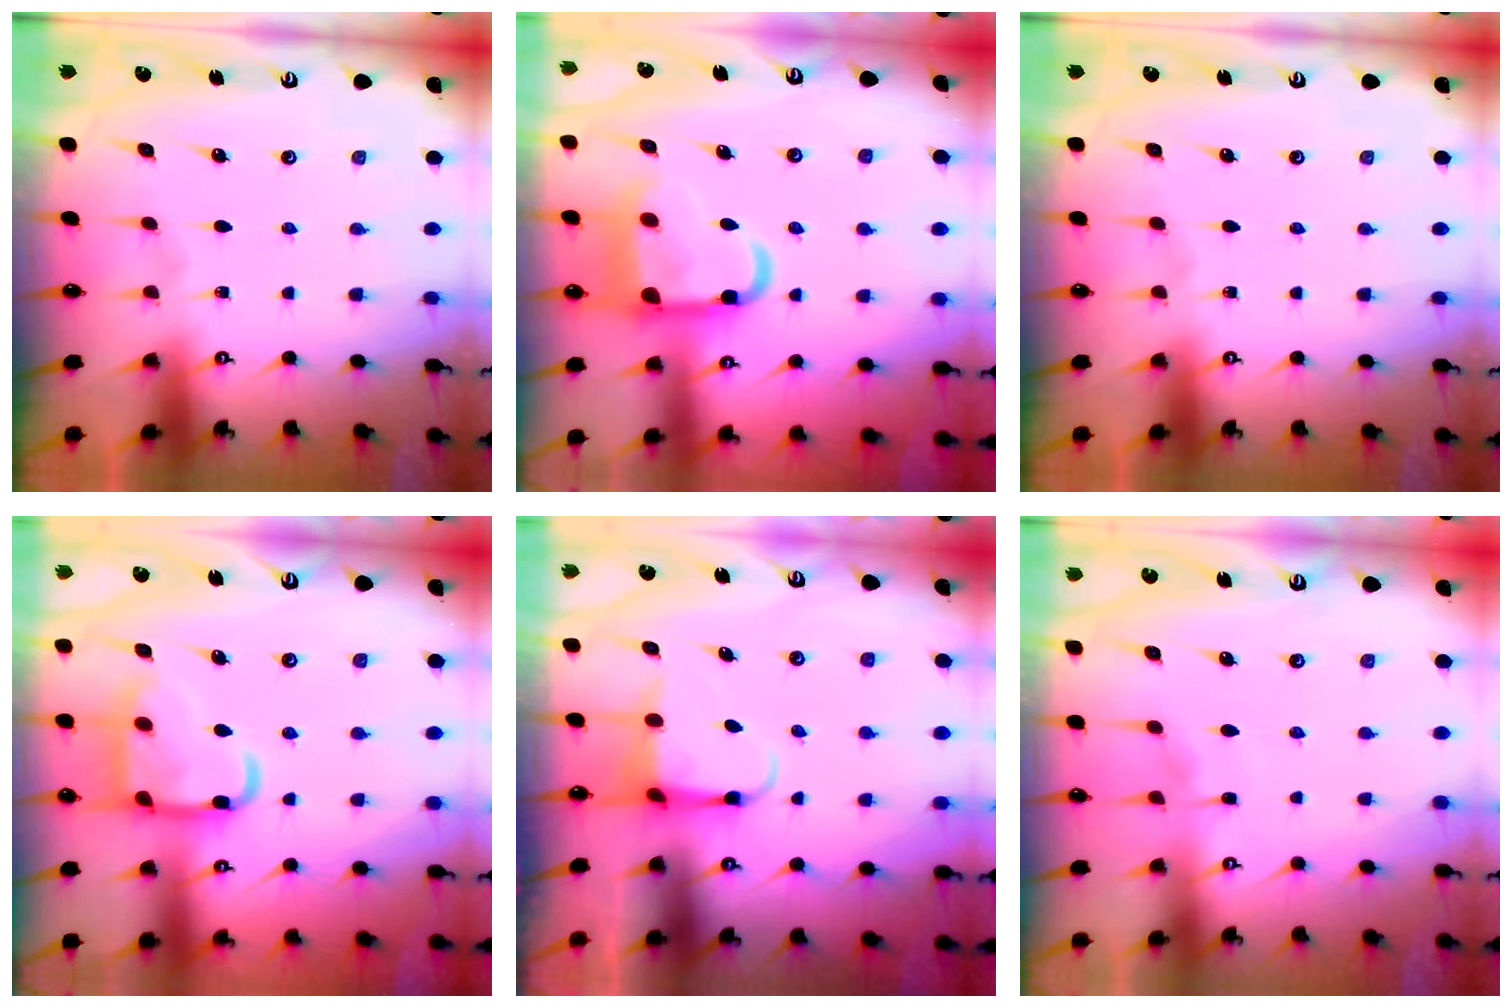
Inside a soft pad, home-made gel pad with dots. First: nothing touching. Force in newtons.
{"total": 14.1, "press": 14.0, "slide": 1.7}
{"total": 0.0}
{"total": 16.2, "press": 16.2, "slide": 1.5}
{"total": 4.0, "press": 4.0, "slide": 0.4}
{"total": 1.7, "press": 1.7, "slide": 0.4}